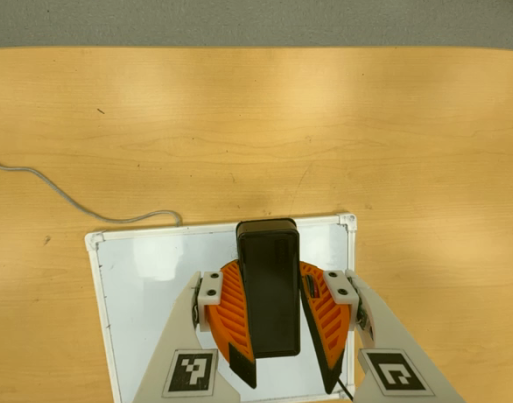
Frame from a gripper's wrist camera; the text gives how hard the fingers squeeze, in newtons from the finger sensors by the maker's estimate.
{"total": 9.6, "left": 9.3, "right": 9.9}